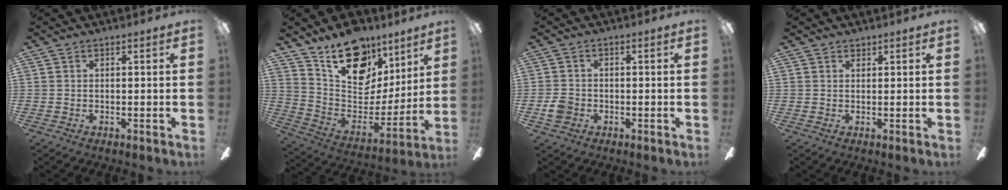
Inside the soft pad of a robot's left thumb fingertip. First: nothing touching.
{"total": 19.8, "force": [13.0, 11.8, 9.2], "torque": [-0.143, -0.082, 0.237]}
{"total": 4.0, "force": [-1.3, 3.4, 1.6], "torque": [-0.024, 0.006, -0.027]}
{"total": 1.1, "force": [1.0, 0.5, 0.0], "torque": [0.009, -0.003, 0.017]}